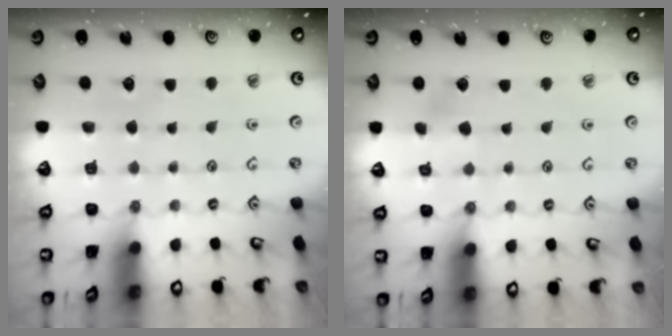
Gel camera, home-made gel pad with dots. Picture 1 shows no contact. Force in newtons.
{"total": 3.8, "press": 3.7, "slide": 0.8}